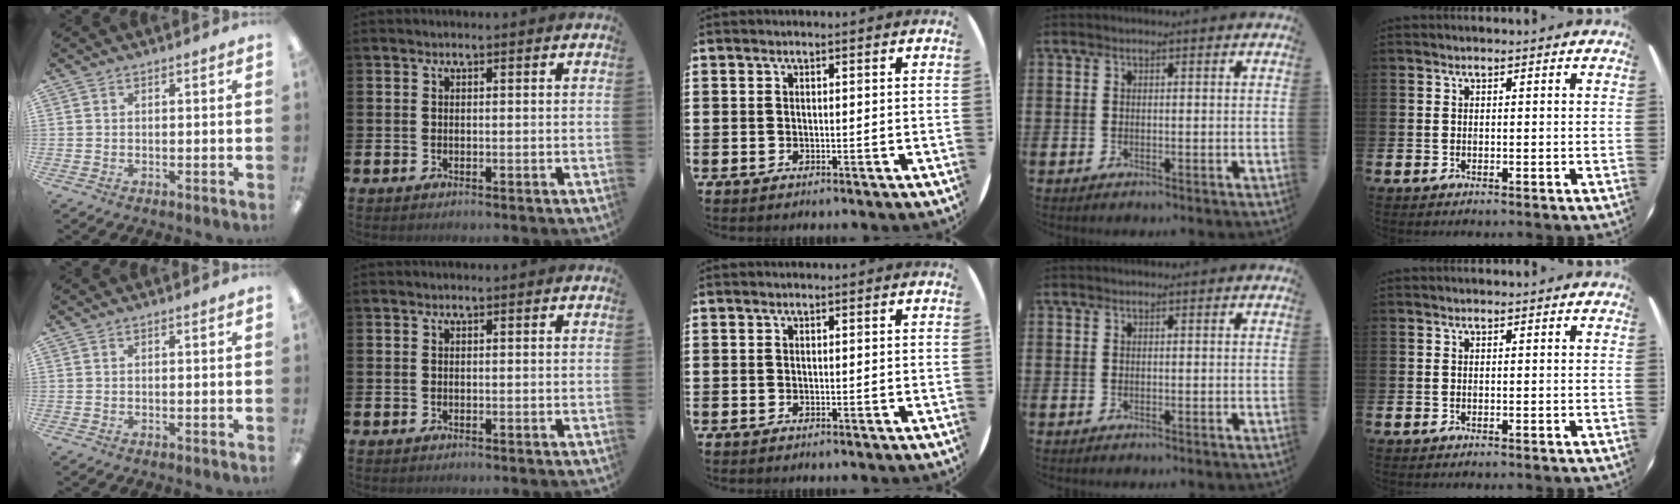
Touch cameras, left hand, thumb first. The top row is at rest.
{}